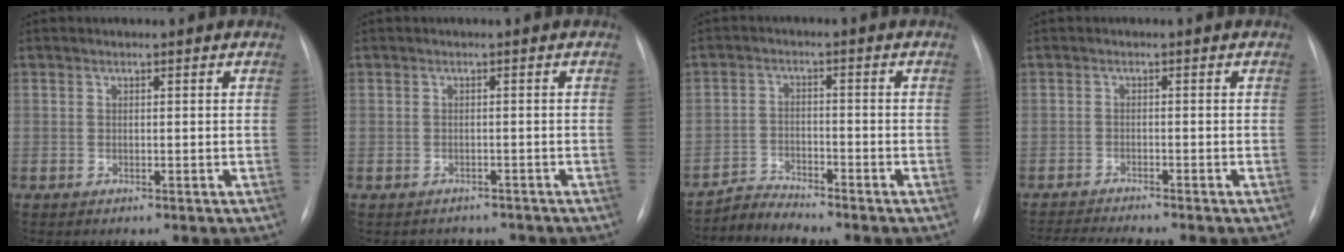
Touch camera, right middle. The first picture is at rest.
{"total": 3.2, "force": [-2.9, 1.4, -0.2], "torque": [0.005, 0.007, -0.036]}
{"total": 3.7, "force": [-3.6, -0.3, -0.6], "torque": [0.010, -0.016, -0.068]}
{"total": 7.0, "force": [-6.3, -1.1, 2.8], "torque": [-0.036, -0.018, -0.102]}